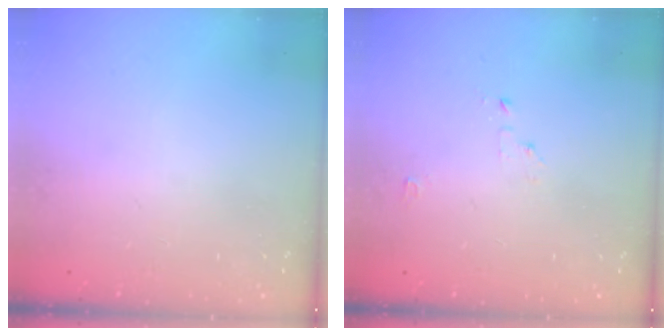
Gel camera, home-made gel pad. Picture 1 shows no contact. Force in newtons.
{"total": 2.1, "press": 2.1, "slide": 0.2}